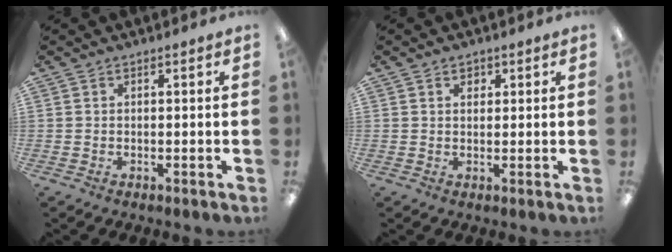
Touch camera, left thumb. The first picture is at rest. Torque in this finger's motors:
{"motor_torque": [0.18, -0.30, -0.14, -0.13, -0.06]}